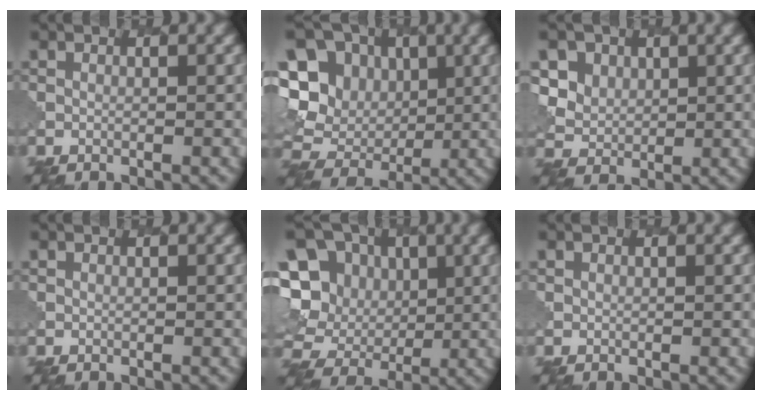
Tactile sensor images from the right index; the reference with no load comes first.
{"total": 14.1, "force": [2.6, 12.4, 6.2], "torque": [-0.161, 0.038, 0.035]}
{"total": 7.5, "force": [3.7, 5.8, 2.9], "torque": [-0.056, 0.013, 0.057]}
{"total": 0.0}
{"total": 14.6, "force": [2.3, 12.8, 6.5], "torque": [-0.177, 0.040, 0.022]}
{"total": 0.6, "force": [0.2, 0.5, 0.1], "torque": [0.000, -0.004, 0.004]}